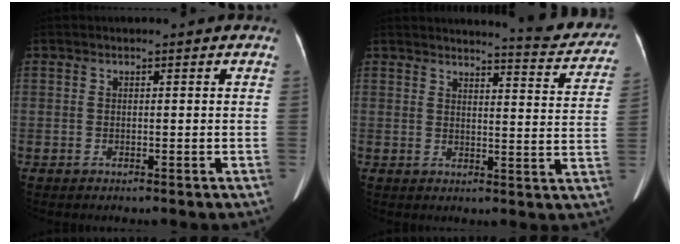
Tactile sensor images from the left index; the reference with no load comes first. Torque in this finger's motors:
{"motor_torque": [0.07, -0.37, 0.03, 0.01]}